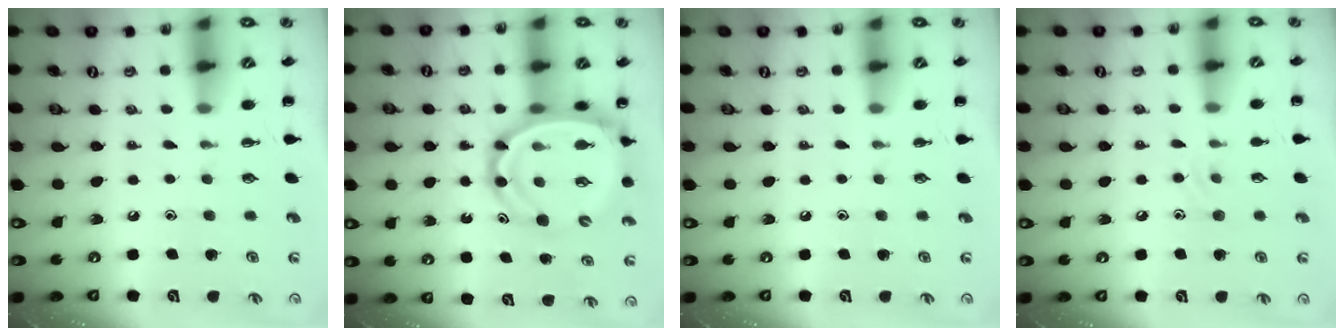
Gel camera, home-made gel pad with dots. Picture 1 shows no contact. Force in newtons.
{"total": 13.7, "press": 13.1, "slide": 4.0}
{"total": 0.0}
{"total": 8.3, "press": 8.1, "slide": 1.8}